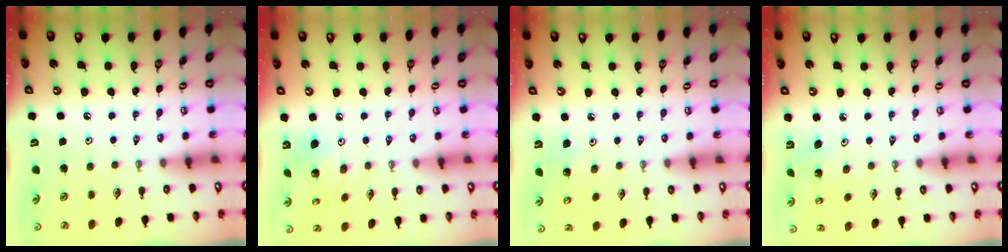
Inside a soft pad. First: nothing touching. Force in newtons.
{"total": 8.1, "press": 8.1, "slide": 0.2}
{"total": 3.4, "press": 3.4, "slide": 0.3}
{"total": 2.3, "press": 2.3, "slide": 0.2}